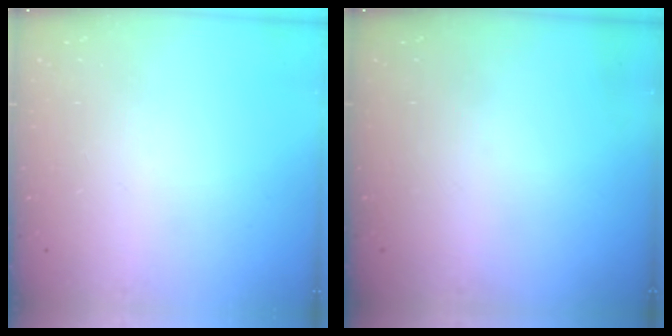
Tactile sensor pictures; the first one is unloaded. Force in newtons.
{"total": 0.0}